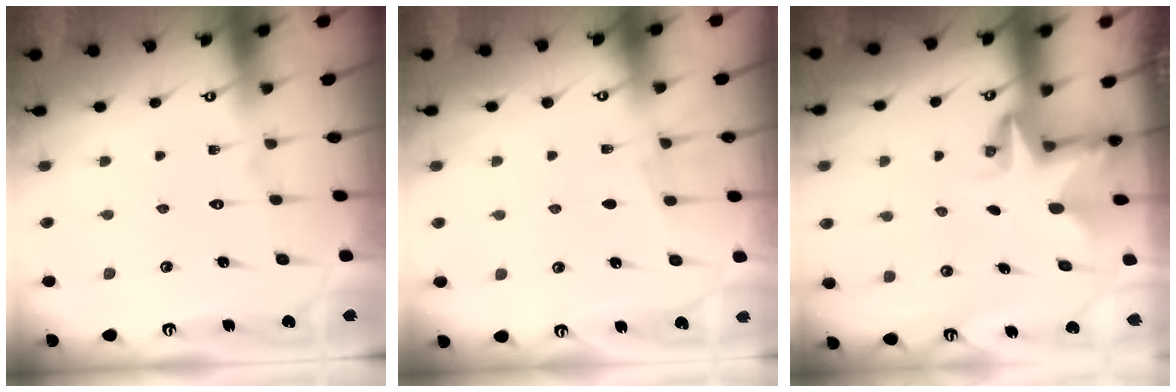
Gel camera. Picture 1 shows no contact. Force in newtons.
{"total": 4.4, "press": 4.4, "slide": 0.6}
{"total": 3.3, "press": 3.3, "slide": 0.2}